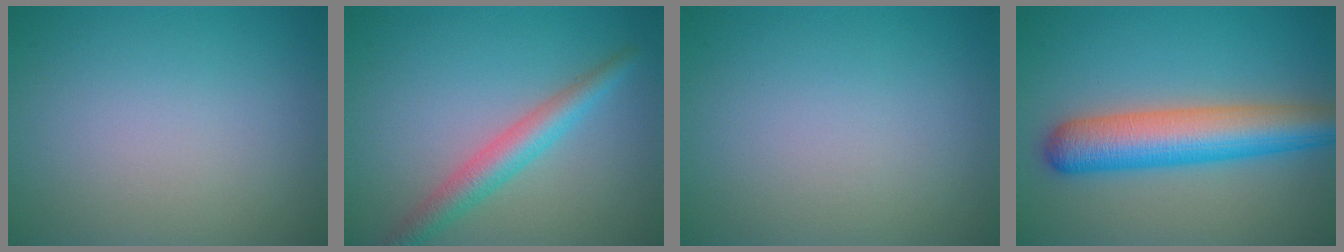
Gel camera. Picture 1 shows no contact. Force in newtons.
{"total": 3.6, "press": 3.6, "slide": 0.0}
{"total": 0.0}
{"total": 7.6, "press": 7.6, "slide": 0.2}